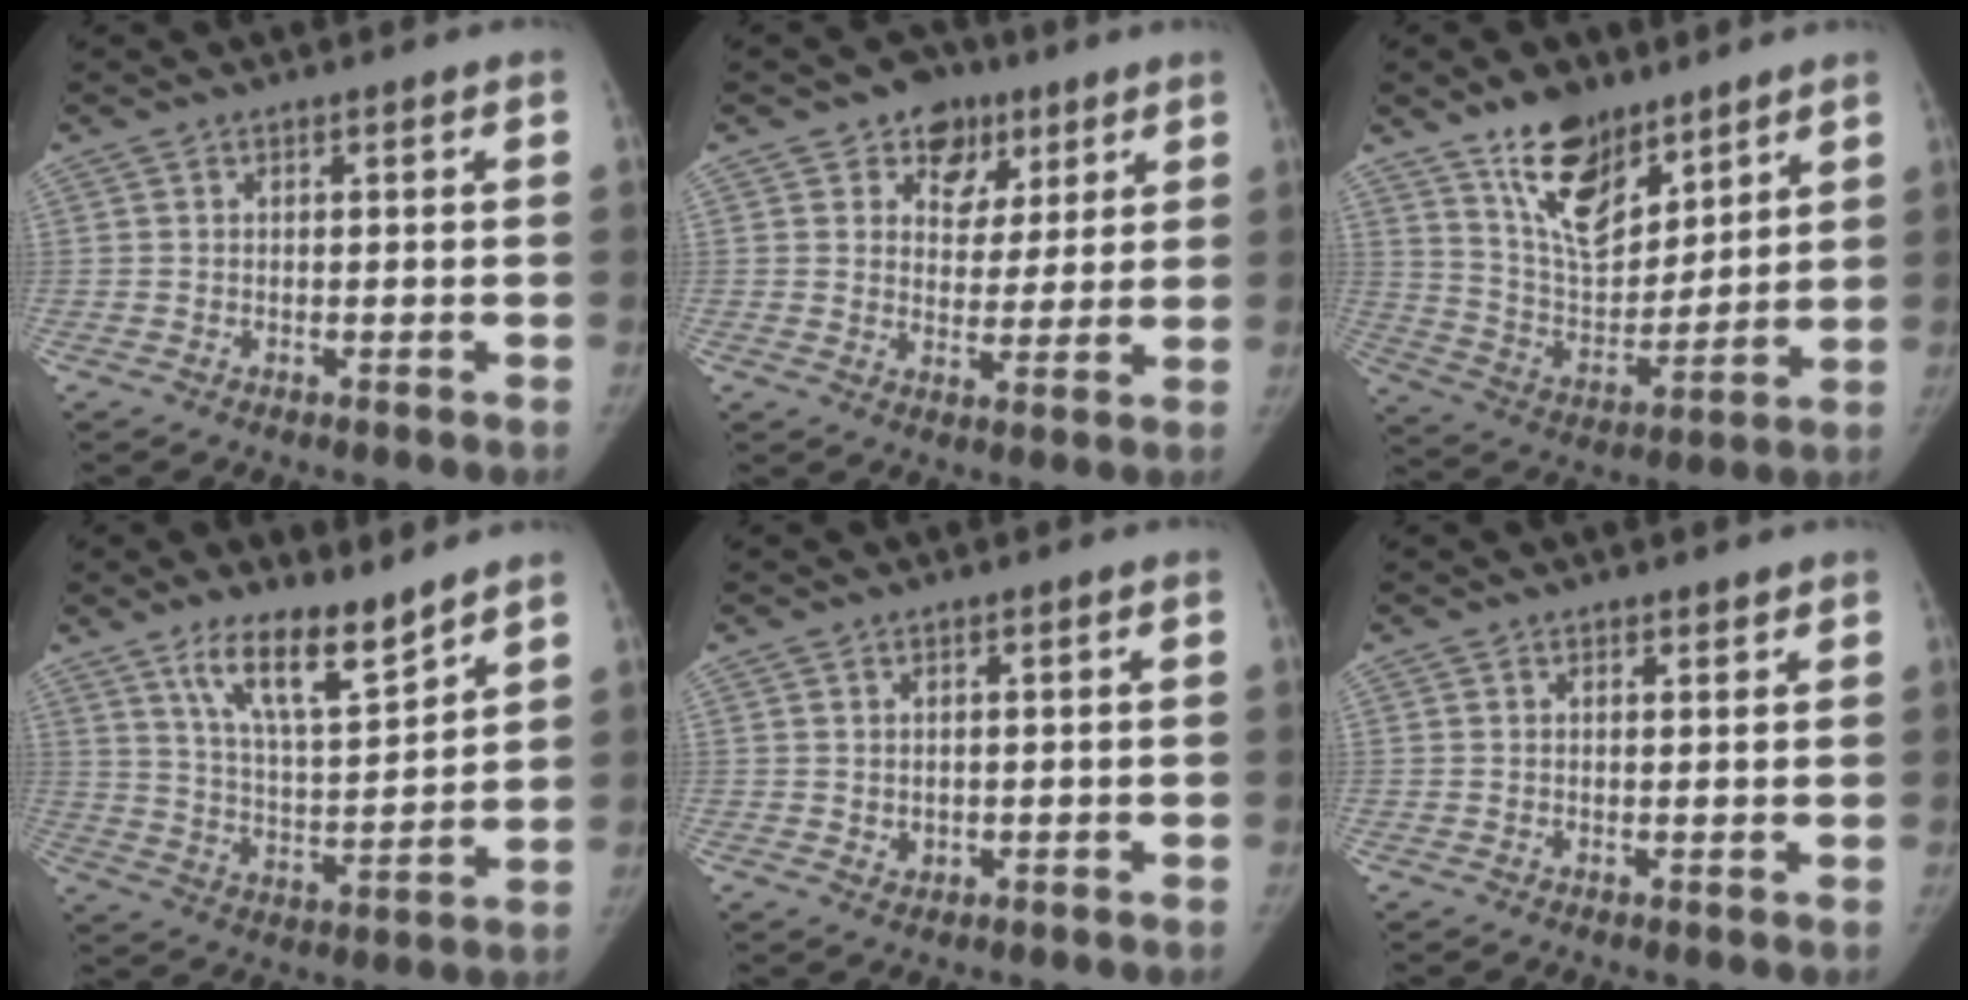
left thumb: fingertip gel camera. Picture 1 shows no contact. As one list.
[{"total": 9.1, "force": [5.1, 6.9, 2.7], "torque": [0.004, -0.016, 0.075]}, {"total": 15.7, "force": [10.5, 7.9, 8.6], "torque": [-0.102, -0.071, 0.200]}, {"total": 13.1, "force": [9.5, 3.2, 8.3], "torque": [-0.128, -0.068, 0.181]}, {"total": 1.6, "force": [0.2, 1.4, 0.8], "torque": [-0.011, -0.003, 0.010]}, {"total": 1.2, "force": [1.0, 0.6, 0.4], "torque": [0.003, -0.007, 0.012]}]